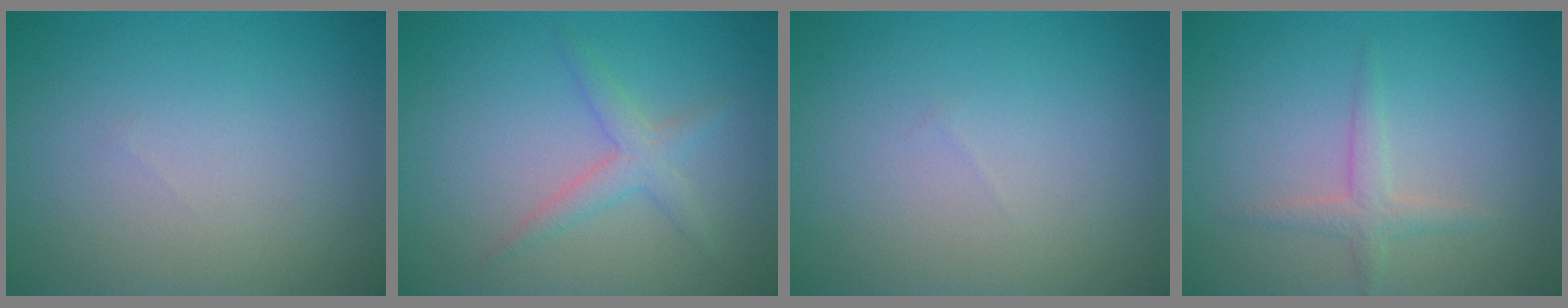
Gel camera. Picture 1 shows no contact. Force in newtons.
{"total": 2.1, "press": 2.1, "slide": 0.1}
{"total": 0.0}
{"total": 1.7, "press": 1.7, "slide": 0.0}